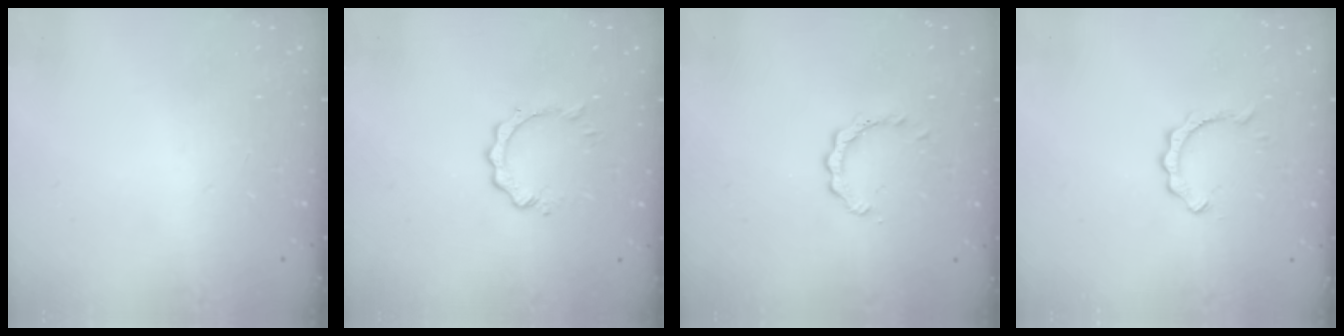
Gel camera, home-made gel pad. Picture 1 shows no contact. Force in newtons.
{"total": 2.8, "press": 2.8, "slide": 0.4}
{"total": 2.0, "press": 2.0, "slide": 0.2}
{"total": 2.8, "press": 2.8, "slide": 0.3}